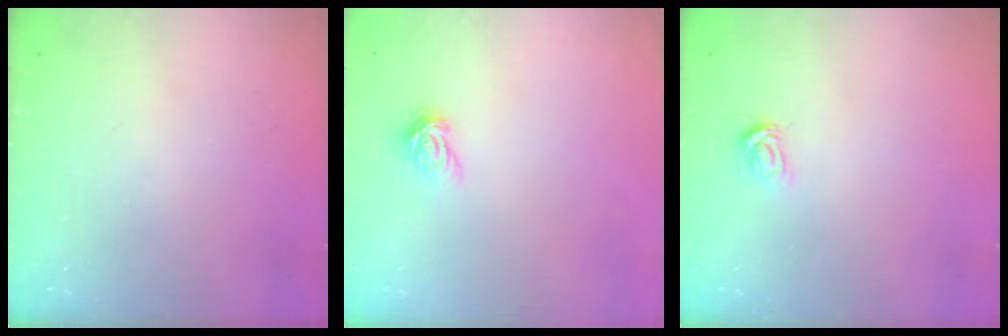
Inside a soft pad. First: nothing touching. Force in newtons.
{"total": 4.8, "press": 4.8, "slide": 0.3}
{"total": 2.8, "press": 2.8, "slide": 0.4}